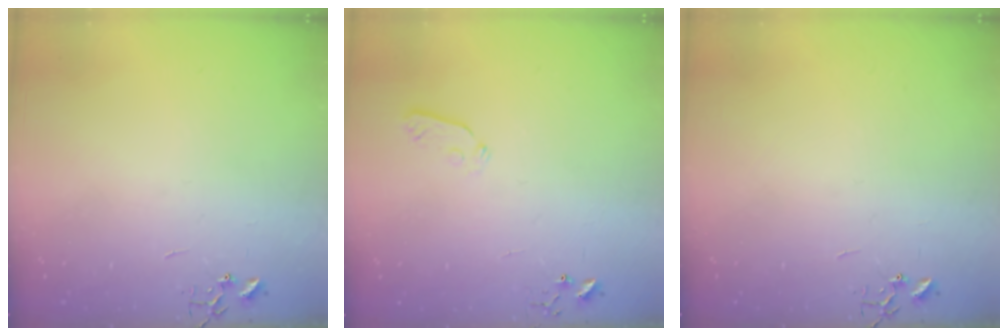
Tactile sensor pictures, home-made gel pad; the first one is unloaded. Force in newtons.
{"total": 3.9, "press": 3.8, "slide": 0.8}
{"total": 0.0}